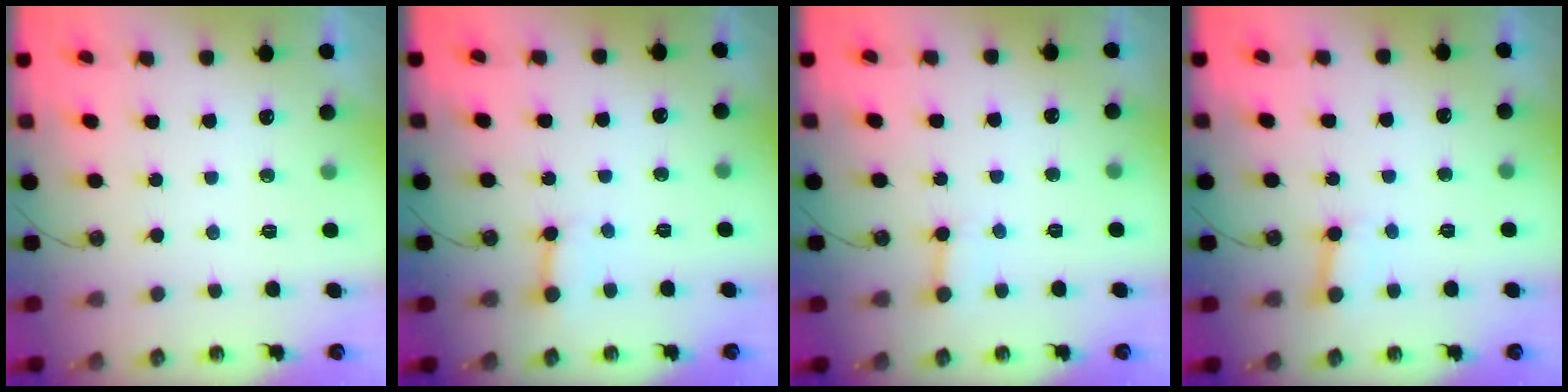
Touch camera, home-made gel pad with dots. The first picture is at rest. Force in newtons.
{"total": 2.8, "press": 2.8, "slide": 0.2}
{"total": 3.0, "press": 3.0, "slide": 0.5}
{"total": 2.7, "press": 2.7, "slide": 0.2}